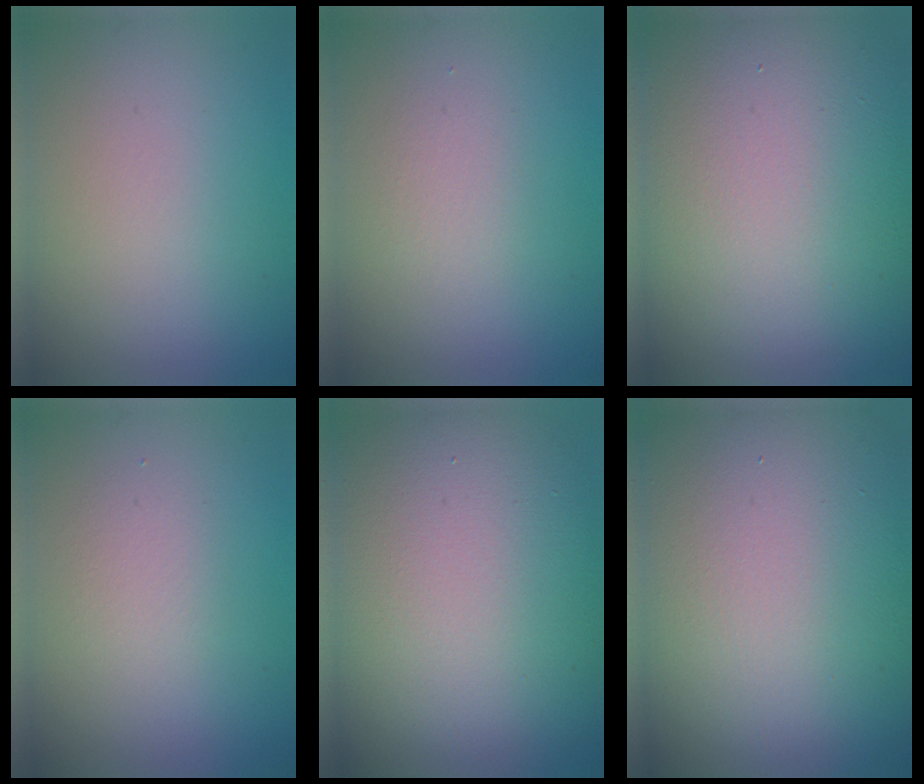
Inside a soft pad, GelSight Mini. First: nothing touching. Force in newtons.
{"total": 1.3, "press": 1.3, "slide": 0.0}
{"total": 21.1, "press": 21.1, "slide": 0.8}
{"total": 1.5, "press": 1.5, "slide": 0.1}
{"total": 17.2, "press": 17.2, "slide": 1.3}
{"total": 23.0, "press": 22.9, "slide": 1.0}